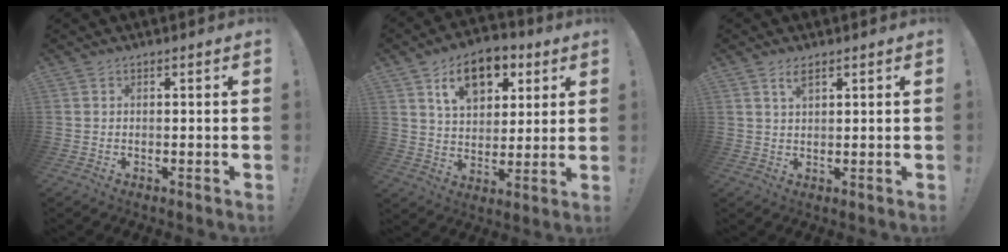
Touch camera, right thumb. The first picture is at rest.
{"total": 14.0, "force": [7.3, 9.0, 7.8], "torque": [-0.109, -0.029, 0.132]}
{"total": 3.2, "force": [1.9, 1.2, 2.3], "torque": [-0.041, -0.002, 0.032]}